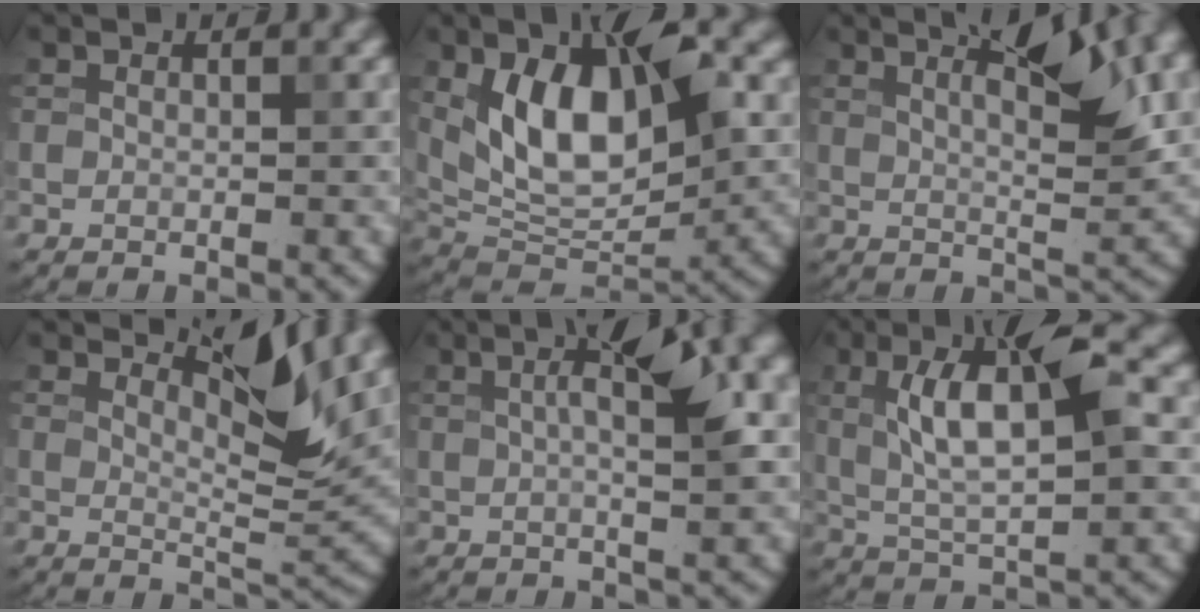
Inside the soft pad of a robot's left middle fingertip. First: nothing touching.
{"total": 8.6, "force": [1.3, 4.1, 7.5], "torque": [-0.146, -0.008, 0.037]}
{"total": 8.4, "force": [2.8, 2.4, 7.5], "torque": [-0.101, 0.025, 0.051]}
{"total": 4.2, "force": [3.0, 0.2, 3.0], "torque": [-0.065, -0.004, 0.068]}
{"total": 7.7, "force": [1.3, 2.7, 7.1], "torque": [-0.083, 0.026, 0.027]}
{"total": 6.6, "force": [0.2, 1.4, 6.4], "torque": [-0.128, 0.006, 0.021]}